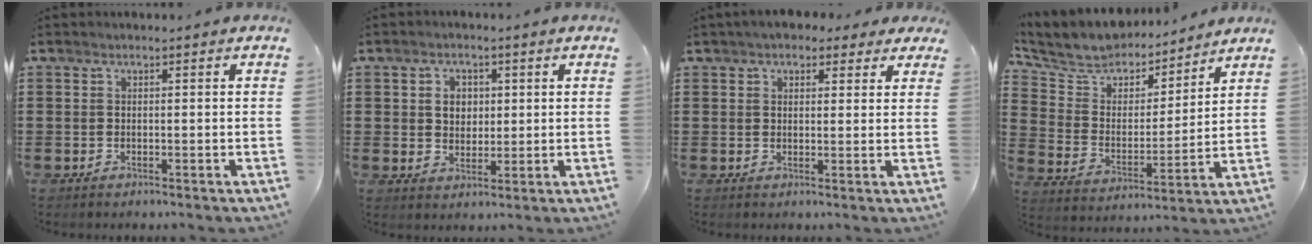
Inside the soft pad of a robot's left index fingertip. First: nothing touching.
{"total": 3.6, "force": [0.8, 2.9, 2.0], "torque": [-0.042, 0.008, 0.008]}
{"total": 3.2, "force": [2.4, 1.9, 1.2], "torque": [-0.027, 0.004, 0.040]}
{"total": 7.1, "force": [6.6, 2.5, 0.9], "torque": [-0.064, -0.049, 0.116]}